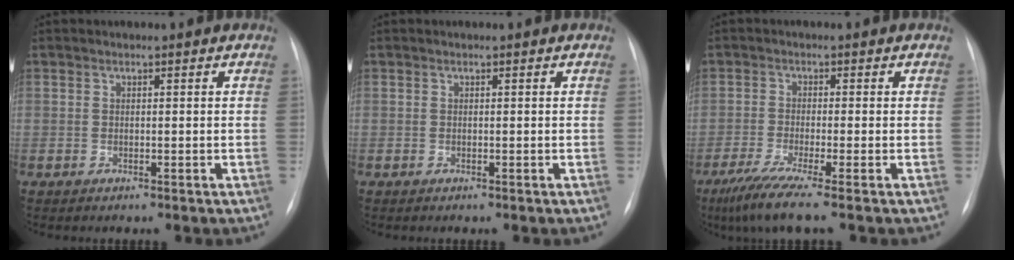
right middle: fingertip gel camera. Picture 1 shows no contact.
{"total": 0.0}
{"total": 6.4, "force": [-4.5, -0.8, 4.5], "torque": [-0.082, -0.024, -0.085]}